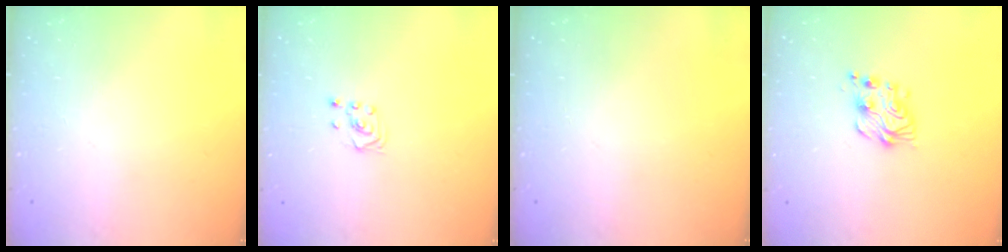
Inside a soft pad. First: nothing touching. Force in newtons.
{"total": 2.3, "press": 2.2, "slide": 0.7}
{"total": 0.0}
{"total": 8.1, "press": 8.1, "slide": 0.4}